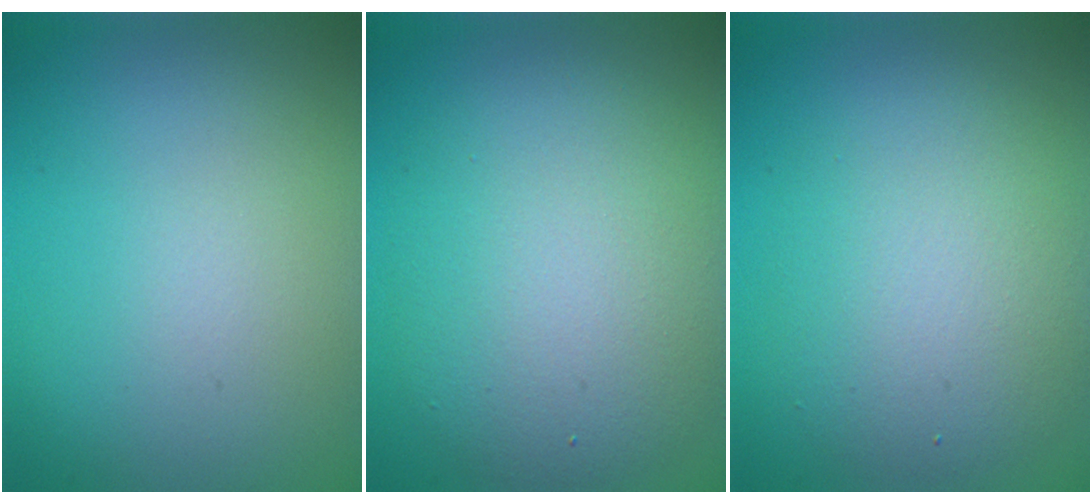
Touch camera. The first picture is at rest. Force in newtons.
{"total": 7.1, "press": 7.1, "slide": 0.4}
{"total": 5.1, "press": 5.1, "slide": 0.2}